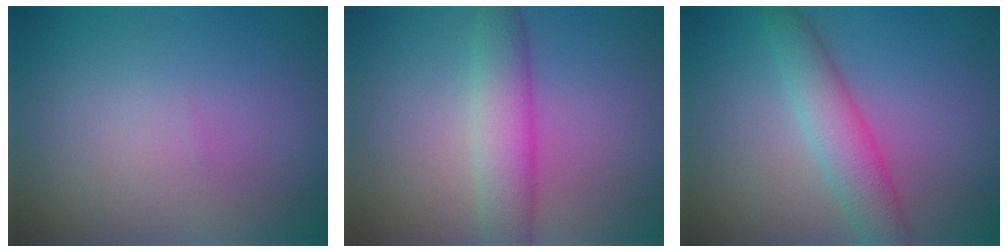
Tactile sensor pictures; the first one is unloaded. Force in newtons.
{"total": 4.5, "press": 4.5, "slide": 0.1}
{"total": 4.4, "press": 4.4, "slide": 0.2}